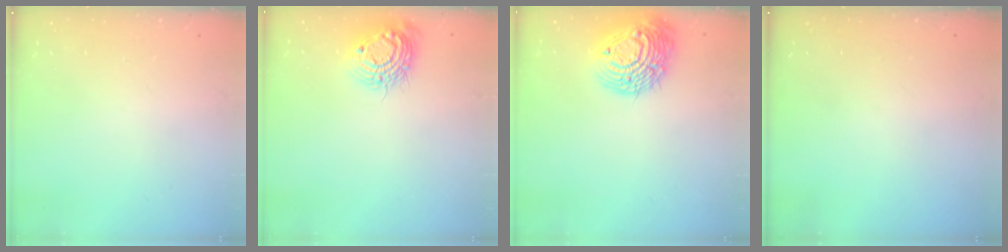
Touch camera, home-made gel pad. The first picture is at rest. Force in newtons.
{"total": 12.6, "press": 12.5, "slide": 1.2}
{"total": 18.7, "press": 18.7, "slide": 1.3}
{"total": 0.0}